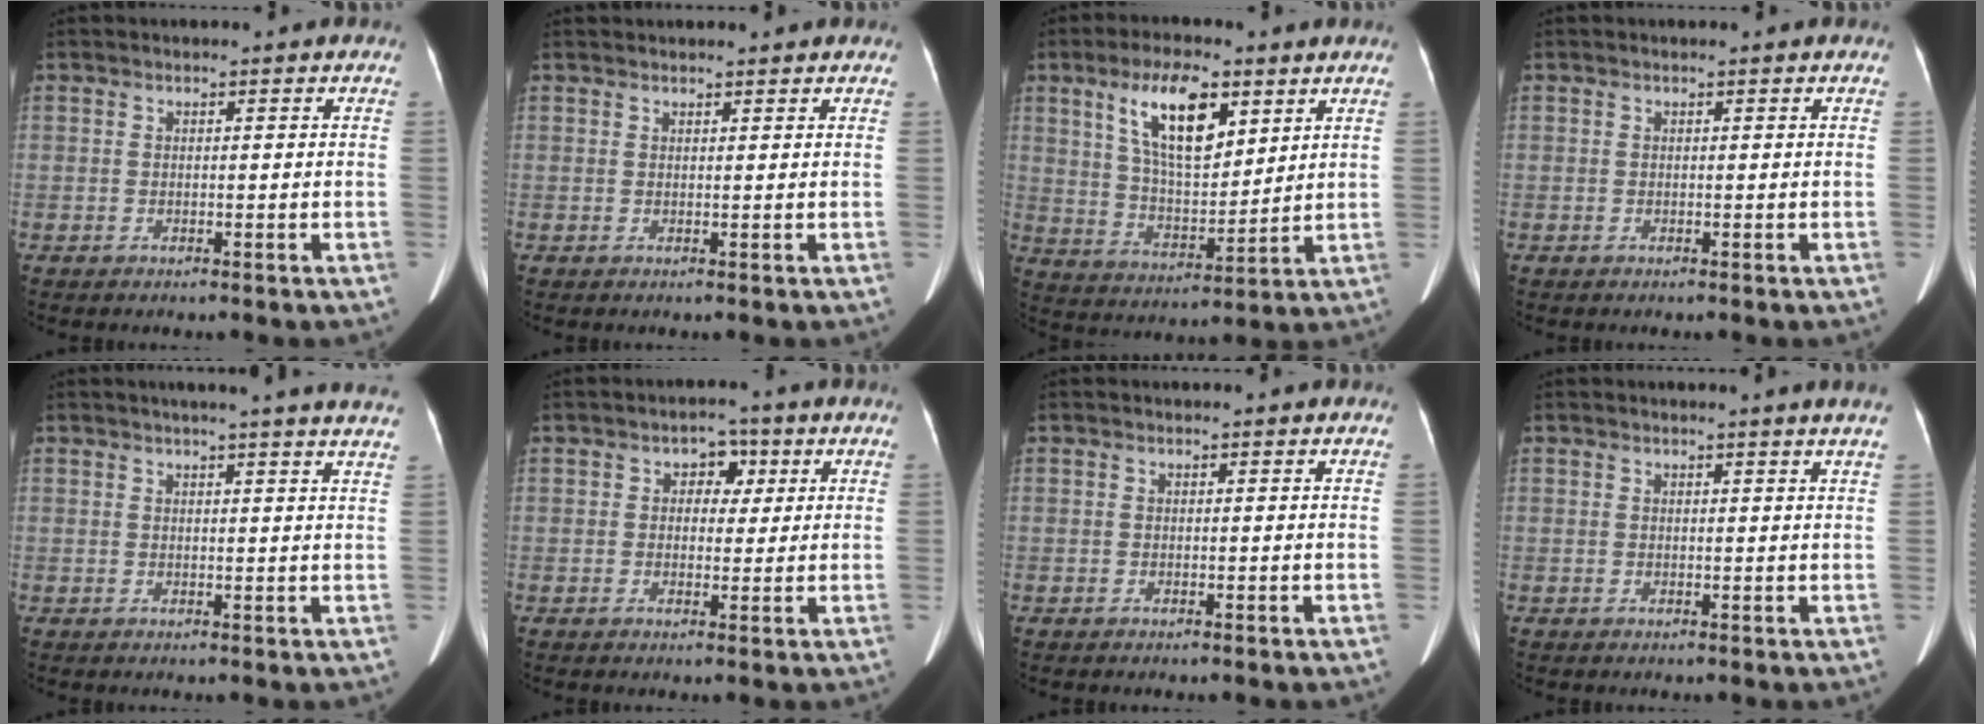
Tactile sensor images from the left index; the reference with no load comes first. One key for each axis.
{"total": 3.3, "fx": 3.1, "fy": 0.6, "fz": 1.0, "tx": -0.013, "ty": 0.031, "tz": 0.040}
{"total": 11.9, "fx": 6.0, "fy": 4.3, "fz": 9.4, "tx": -0.182, "ty": 0.012, "tz": 0.116}
{"total": 0.0}
{"total": 13.1, "fx": 11.7, "fy": -0.1, "fz": 5.9, "tx": -0.083, "ty": -0.007, "tz": 0.124}
{"total": 3.7, "fx": 1.2, "fy": 2.6, "fz": 2.3, "tx": -0.031, "ty": 0.015, "tz": 0.017}
{"total": 0.0}
{"total": 2.1, "fx": 1.8, "fy": -0.7, "fz": 0.9, "tx": -0.021, "ty": -0.010, "tz": 0.018}